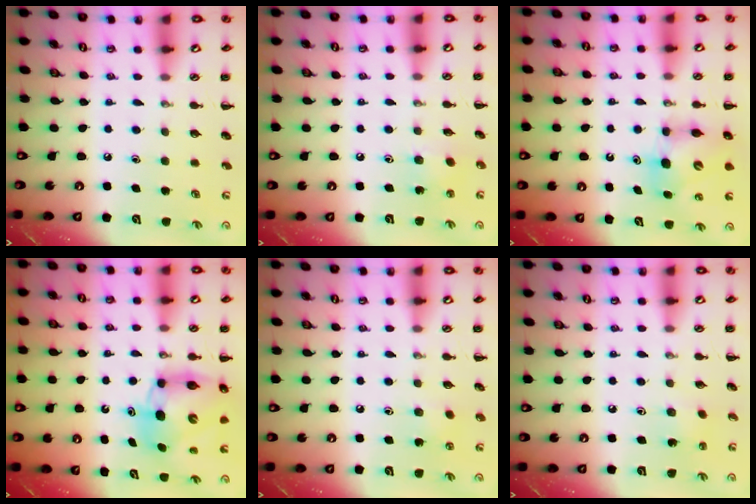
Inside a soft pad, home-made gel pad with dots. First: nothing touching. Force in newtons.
{"total": 3.1, "press": 3.1, "slide": 0.5}
{"total": 6.6, "press": 6.4, "slide": 1.4}
{"total": 9.2, "press": 8.8, "slide": 2.7}
{"total": 5.8, "press": 5.6, "slide": 1.5}
{"total": 1.4, "press": 1.2, "slide": 0.6}